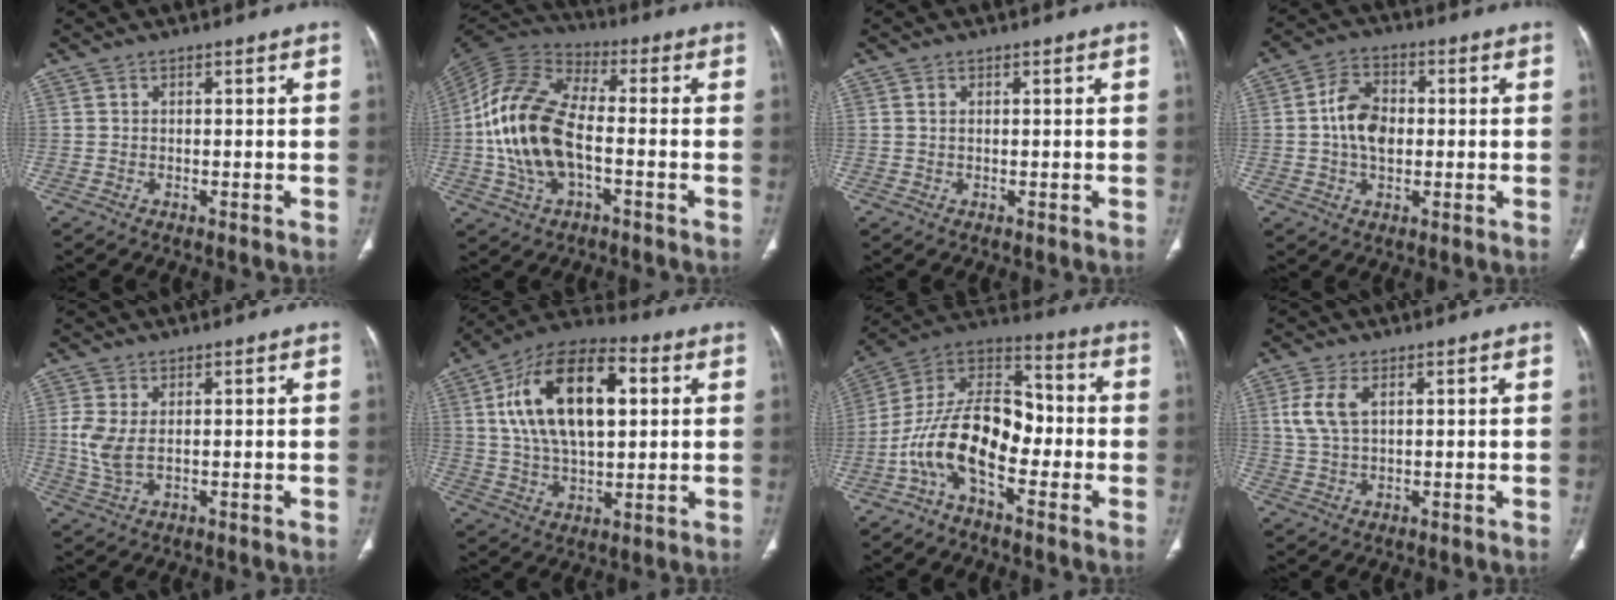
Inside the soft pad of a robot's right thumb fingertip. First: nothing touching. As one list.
[{"total": 17.5, "force": [-2.6, 9.2, 14.6], "torque": [-0.294, 0.028, -0.053]}, {"total": 0.6, "force": [0.2, 0.4, 0.4], "torque": [-0.013, 0.003, 0.004]}, {"total": 8.4, "force": [0.1, 5.7, 6.2], "torque": [-0.098, 0.014, -0.004]}, {"total": 4.8, "force": [0.6, 2.5, 4.1], "torque": [-0.098, -0.005, 0.017]}, {"total": 20.9, "force": [4.8, 10.9, 17.1], "torque": [-0.279, 0.010, 0.076]}, {"total": 16.4, "force": [-5.1, 8.6, 13.0], "torque": [-0.216, 0.070, -0.101]}, {"total": 5.4, "force": [1.8, 2.7, 4.4], "torque": [-0.108, 0.003, 0.040]}]